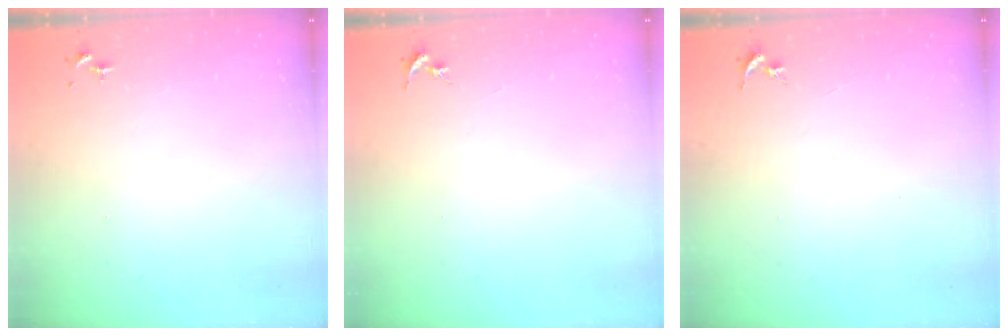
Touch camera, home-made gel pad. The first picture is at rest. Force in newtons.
{"total": 0.0}
{"total": 0.0}